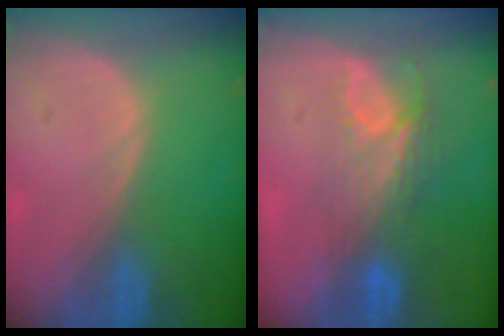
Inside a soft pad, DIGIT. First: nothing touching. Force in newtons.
{"total": 7.4, "press": 6.4, "slide": 3.7}